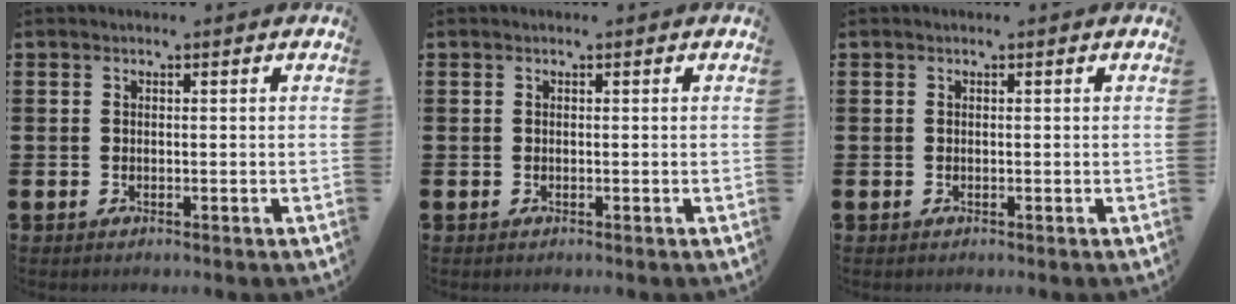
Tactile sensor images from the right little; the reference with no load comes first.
{"total": 0.0}
{"total": 0.0}